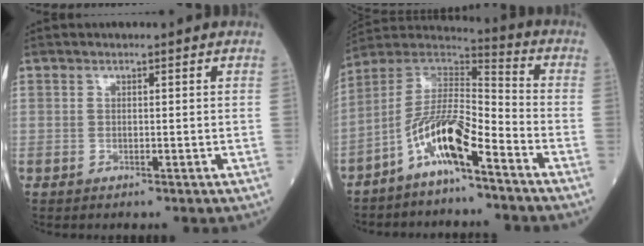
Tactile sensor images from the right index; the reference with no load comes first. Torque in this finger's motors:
{"motor_torque": [1.49, -0.65, 0.83, 0.21]}